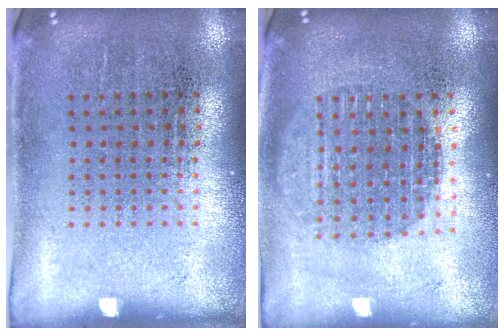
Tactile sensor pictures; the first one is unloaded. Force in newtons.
{"total": 1.7, "press": 1.4, "slide": 0.9}